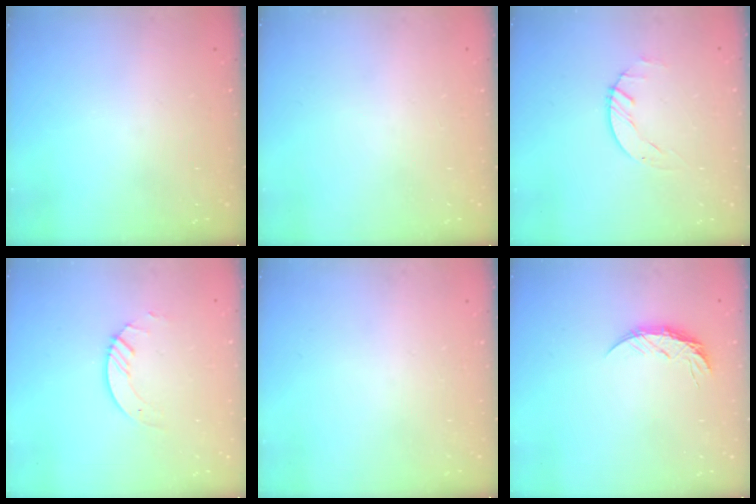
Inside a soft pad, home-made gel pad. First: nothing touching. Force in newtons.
{"total": 0.0}
{"total": 0.6, "press": 0.6, "slide": 0.2}
{"total": 3.8, "press": 3.8, "slide": 0.4}
{"total": 0.0}
{"total": 5.5, "press": 5.4, "slide": 0.8}